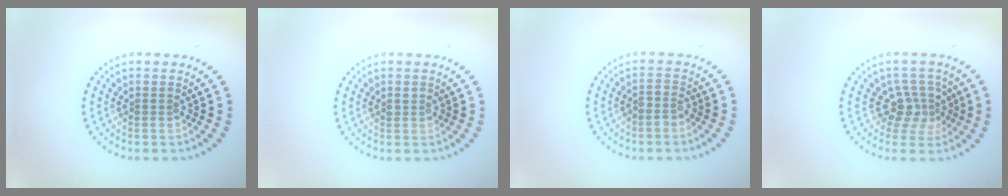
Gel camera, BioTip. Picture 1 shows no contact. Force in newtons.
{"total": 0.7, "press": 0.7, "slide": 0.3}
{"total": 1.3, "press": 1.1, "slide": 0.7}
{"total": 2.9, "press": 2.3, "slide": 1.8}